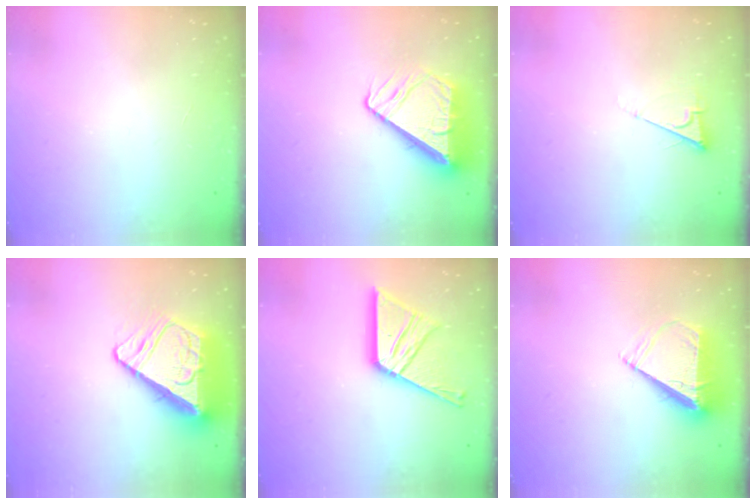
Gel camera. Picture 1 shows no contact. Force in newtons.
{"total": 10.8, "press": 10.7, "slide": 1.2}
{"total": 6.3, "press": 6.3, "slide": 0.7}
{"total": 13.6, "press": 13.5, "slide": 1.5}
{"total": 17.0, "press": 16.9, "slide": 1.7}
{"total": 7.4, "press": 7.2, "slide": 1.3}